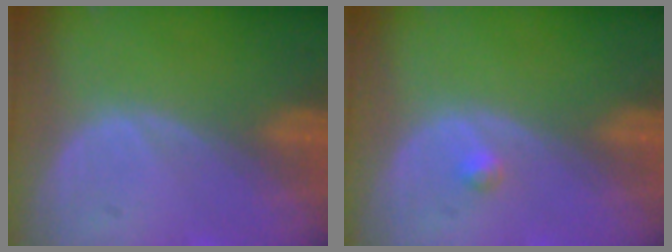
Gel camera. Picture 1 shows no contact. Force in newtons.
{"total": 0.8, "press": 0.8, "slide": 0.1}